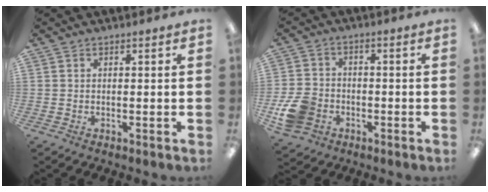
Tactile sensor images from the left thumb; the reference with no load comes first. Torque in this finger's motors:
{"motor_torque": [0.10, 2.03, 0.33, -0.29, 0.06]}